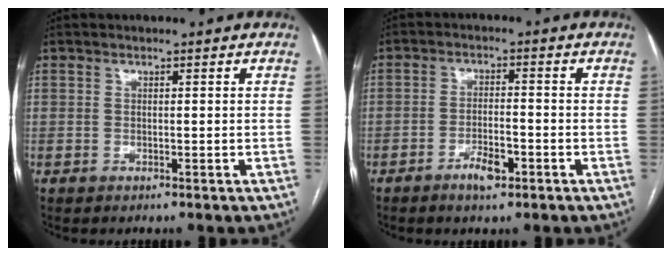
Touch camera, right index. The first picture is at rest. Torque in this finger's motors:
{"motor_torque": [-0.07, 0.04, -0.04, 0.00]}